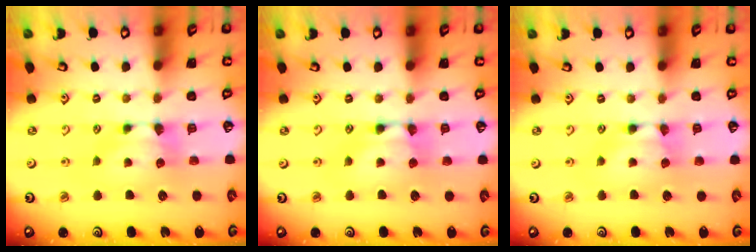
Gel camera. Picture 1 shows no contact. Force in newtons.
{"total": 2.1, "press": 2.1, "slide": 0.1}
{"total": 1.8, "press": 1.8, "slide": 0.1}